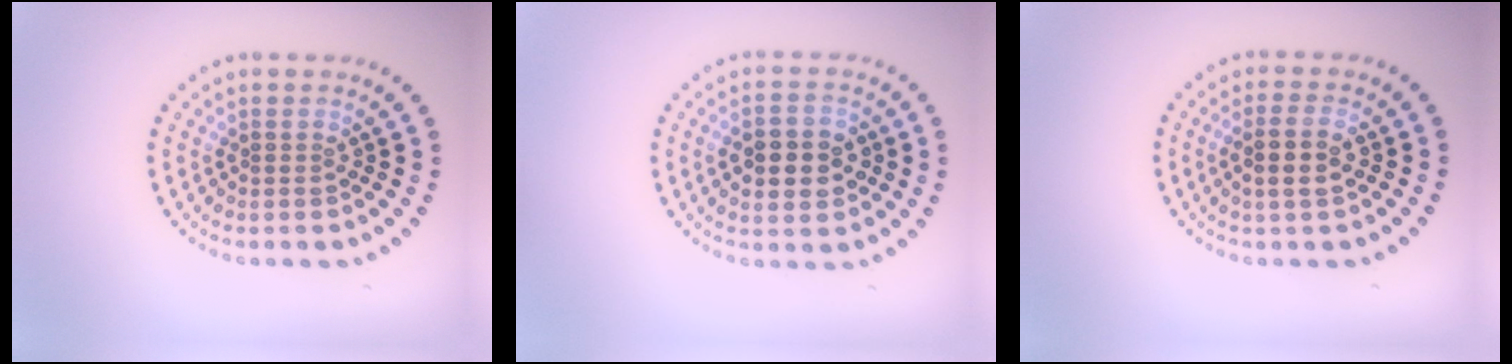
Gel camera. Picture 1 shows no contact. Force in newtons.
{"total": 4.6, "press": 4.6, "slide": 0.1}
{"total": 2.8, "press": 2.7, "slide": 0.9}